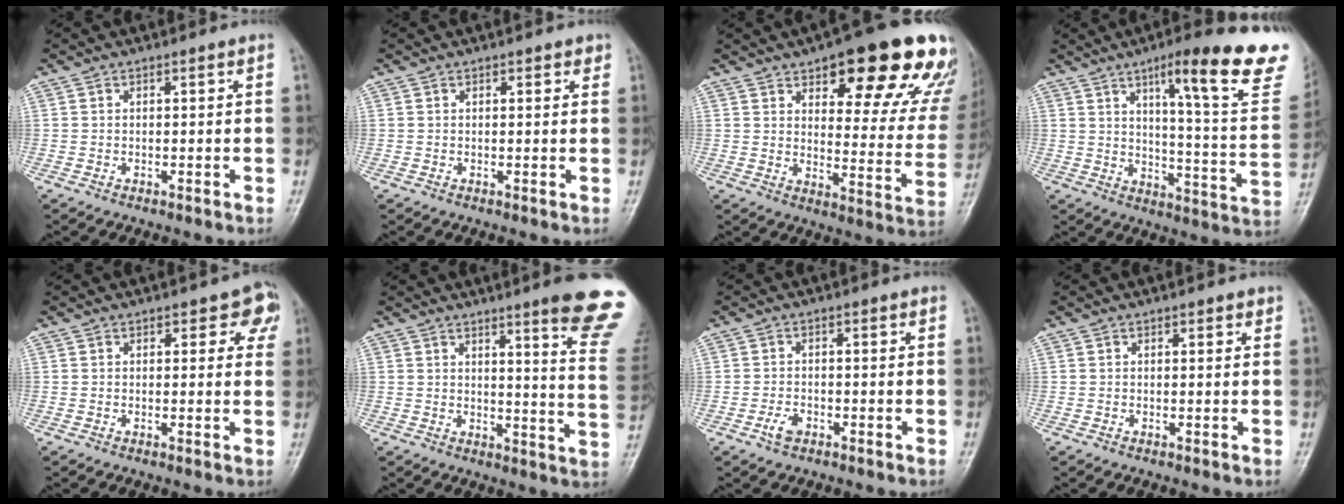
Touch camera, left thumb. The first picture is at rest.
{"total": 1.3, "force": [0.9, 0.7, 0.7], "torque": [0.000, -0.003, 0.006]}
{"total": 23.8, "force": [14.5, 8.3, 17.0], "torque": [-0.168, -0.052, 0.182]}
{"total": 23.8, "force": [13.6, 3.8, 19.2], "torque": [-0.235, -0.056, 0.185]}
{"total": 3.7, "force": [1.9, 2.0, 2.4], "torque": [0.001, -0.004, 0.016]}
{"total": 15.7, "force": [10.8, 0.9, 11.4], "torque": [-0.113, -0.075, 0.120]}
{"total": 2.6, "force": [-1.4, 1.6, 1.5], "torque": [-0.029, 0.005, -0.026]}
{"total": 1.0, "force": [0.7, 0.6, 0.5], "torque": [-0.001, -0.002, 0.005]}